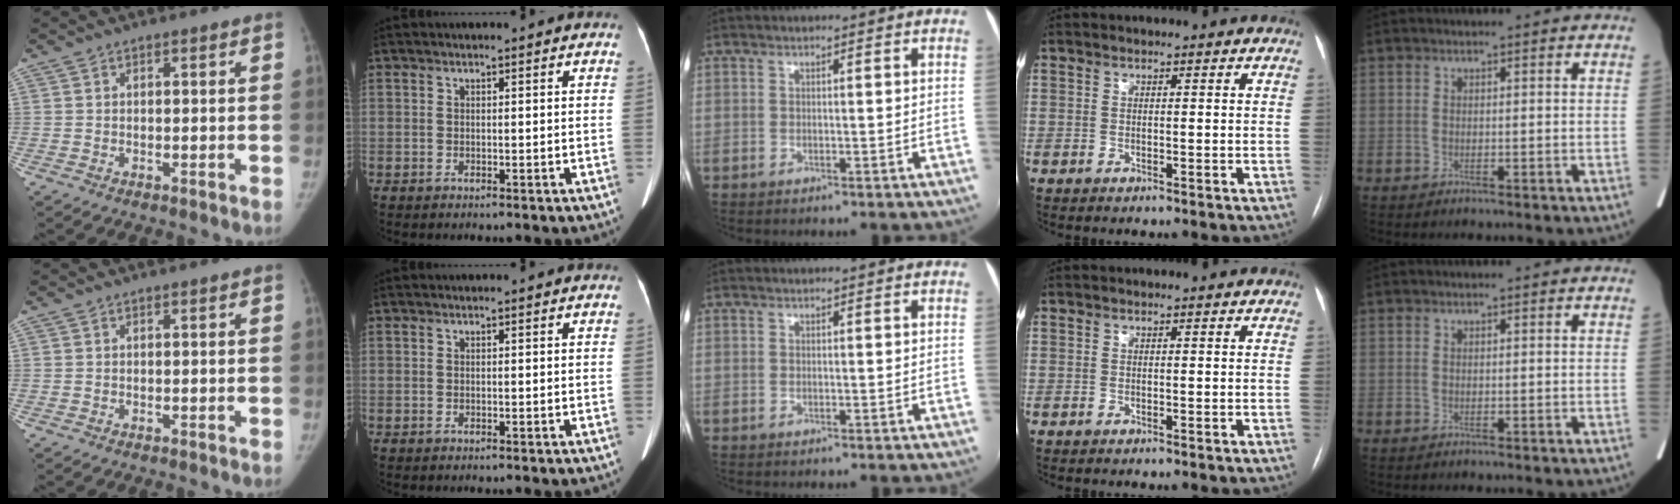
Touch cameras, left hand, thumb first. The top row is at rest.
{}